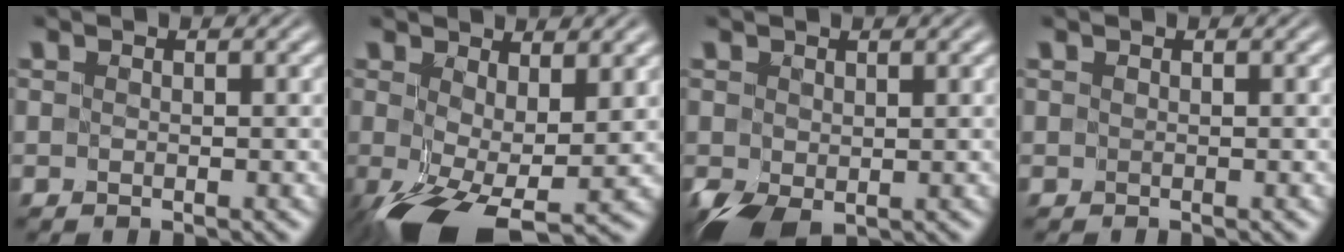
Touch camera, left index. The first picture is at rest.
{"total": 7.9, "force": [-1.9, 3.8, 6.7], "torque": [-0.141, -0.024, -0.025]}
{"total": 3.2, "force": [-0.7, 2.2, 2.2], "torque": [-0.056, -0.010, -0.011]}
{"total": 0.0}